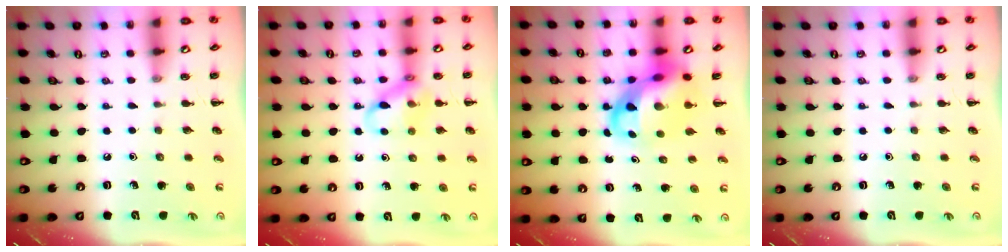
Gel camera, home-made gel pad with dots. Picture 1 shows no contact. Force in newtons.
{"total": 12.5, "press": 12.4, "slide": 1.7}
{"total": 10.7, "press": 10.3, "slide": 2.8}
{"total": 0.0}